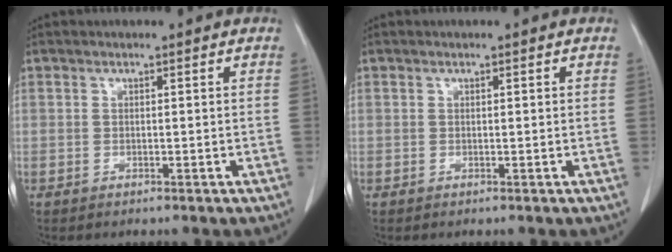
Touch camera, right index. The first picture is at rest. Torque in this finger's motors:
{"motor_torque": [-0.12, 0.12, -0.02, 0.01]}